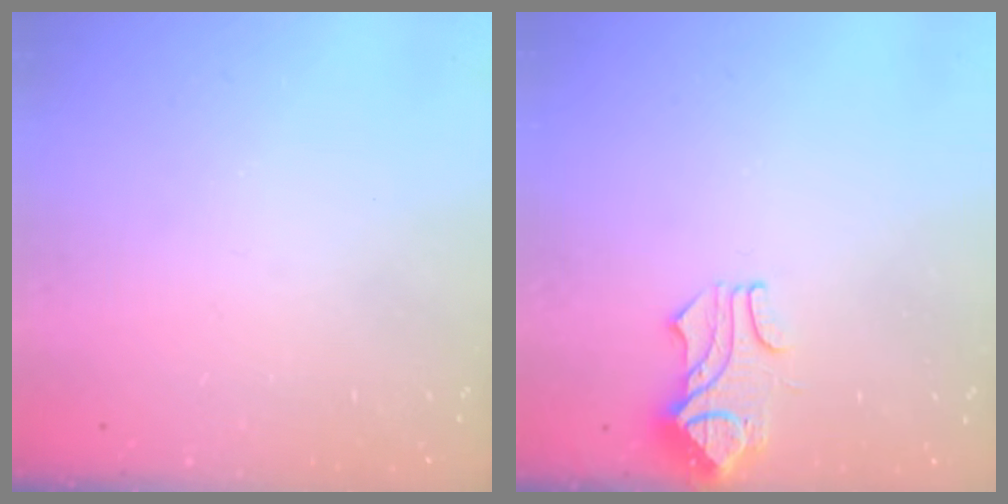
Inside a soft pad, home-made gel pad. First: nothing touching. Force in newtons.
{"total": 0.8, "press": 0.5, "slide": 0.6}